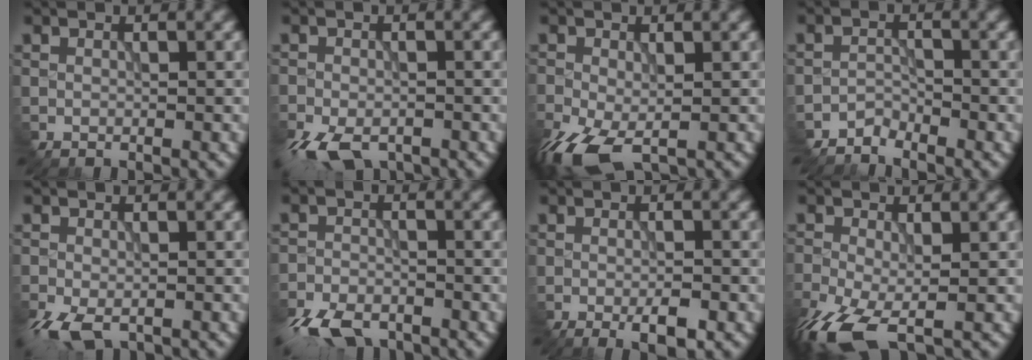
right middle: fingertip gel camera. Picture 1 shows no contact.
{"total": 6.0, "force": [-4.2, 2.7, 3.4], "torque": [-0.069, -0.025, -0.077]}
{"total": 6.2, "force": [-3.4, 3.0, 4.3], "torque": [-0.110, -0.027, -0.060]}
{"total": 1.7, "force": [-1.7, 0.1, -0.3], "torque": [0.006, 0.006, -0.036]}
{"total": 3.9, "force": [-2.5, 1.8, 2.5], "torque": [-0.056, -0.014, -0.047]}
{"total": 5.9, "force": [-4.8, 2.3, 2.5], "torque": [-0.048, -0.024, -0.097]}
{"total": 2.4, "force": [-1.4, 0.3, 2.0], "torque": [-0.037, -0.002, -0.025]}
{"total": 6.7, "force": [-3.9, 2.7, 4.8], "torque": [-0.117, -0.024, -0.077]}